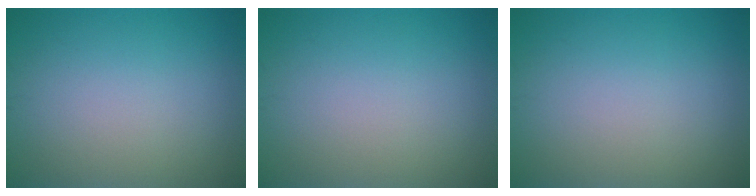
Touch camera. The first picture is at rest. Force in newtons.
{"total": 0.0}
{"total": 0.0}